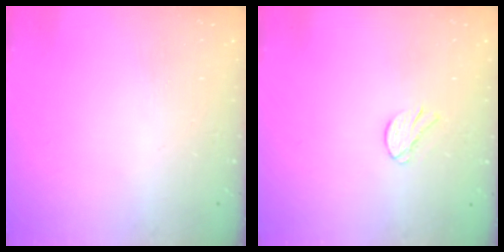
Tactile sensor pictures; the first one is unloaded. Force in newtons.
{"total": 5.8, "press": 5.8, "slide": 0.6}